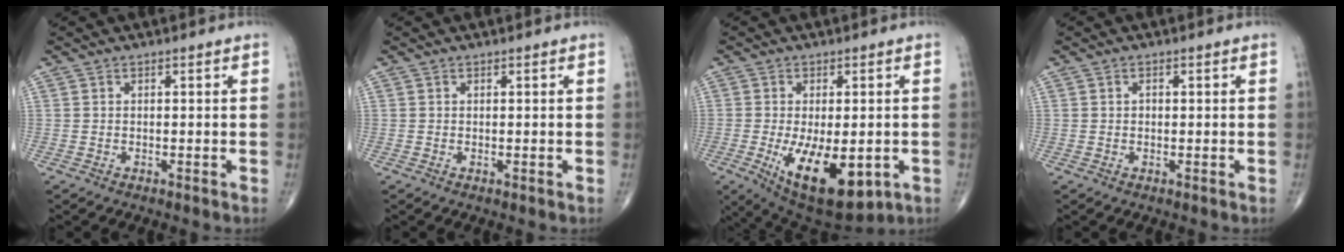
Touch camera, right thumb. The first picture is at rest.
{"total": 0.0}
{"total": 15.4, "force": [-4.6, 7.2, 12.8], "torque": [-0.202, -0.018, -0.049]}
{"total": 0.8, "force": [0.1, 0.6, 0.5], "torque": [-0.003, 0.001, -0.001]}